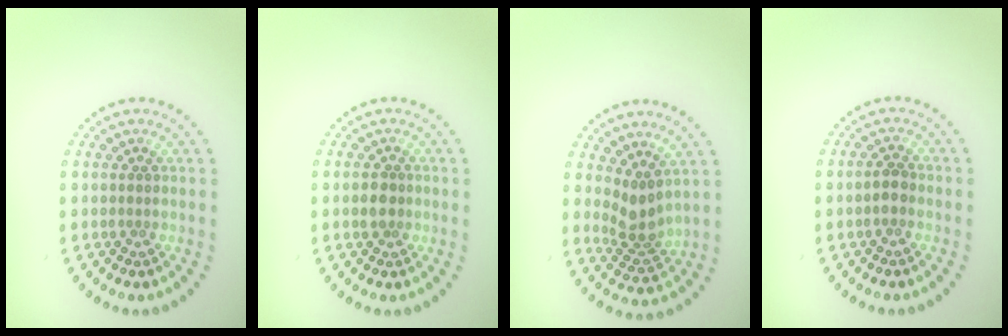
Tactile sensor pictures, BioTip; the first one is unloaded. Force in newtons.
{"total": 1.7, "press": 1.6, "slide": 0.6}
{"total": 2.8, "press": 2.1, "slide": 1.8}
{"total": 1.4, "press": 1.3, "slide": 0.3}